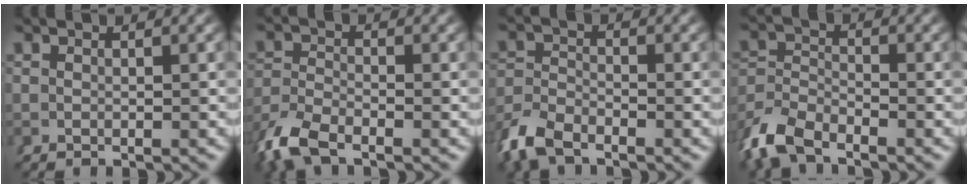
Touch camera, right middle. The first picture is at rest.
{"total": 4.0, "force": [-3.0, 1.9, 1.8], "torque": [-0.052, -0.015, -0.048]}
{"total": 4.5, "force": [-3.2, 2.7, 1.7], "torque": [-0.044, -0.013, -0.054]}
{"total": 5.2, "force": [-3.5, 3.1, 2.2], "torque": [-0.058, -0.025, -0.055]}